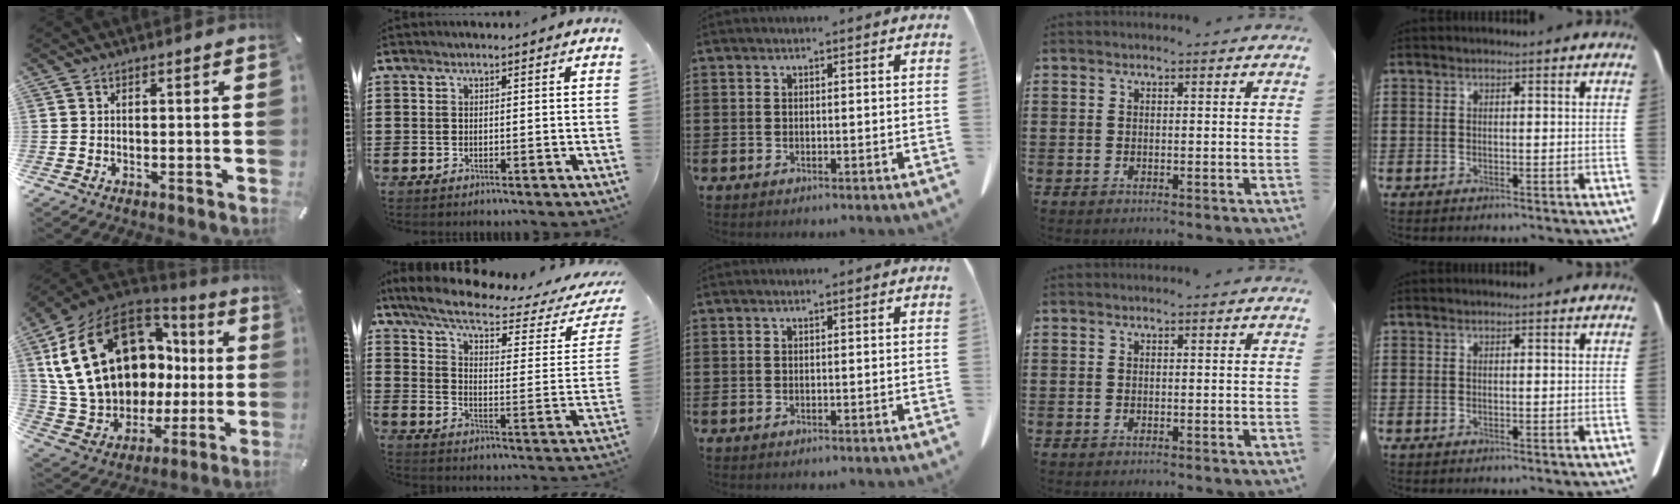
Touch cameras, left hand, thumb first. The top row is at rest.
{"thumb": {"total": 26.3, "force": [7.6, 18.6, 16.9], "torque": [-0.349, -0.037, 0.166]}, "index": {"total": 7.9, "force": [5.9, 1.2, 5.1], "torque": [-0.115, -0.037, 0.097]}}